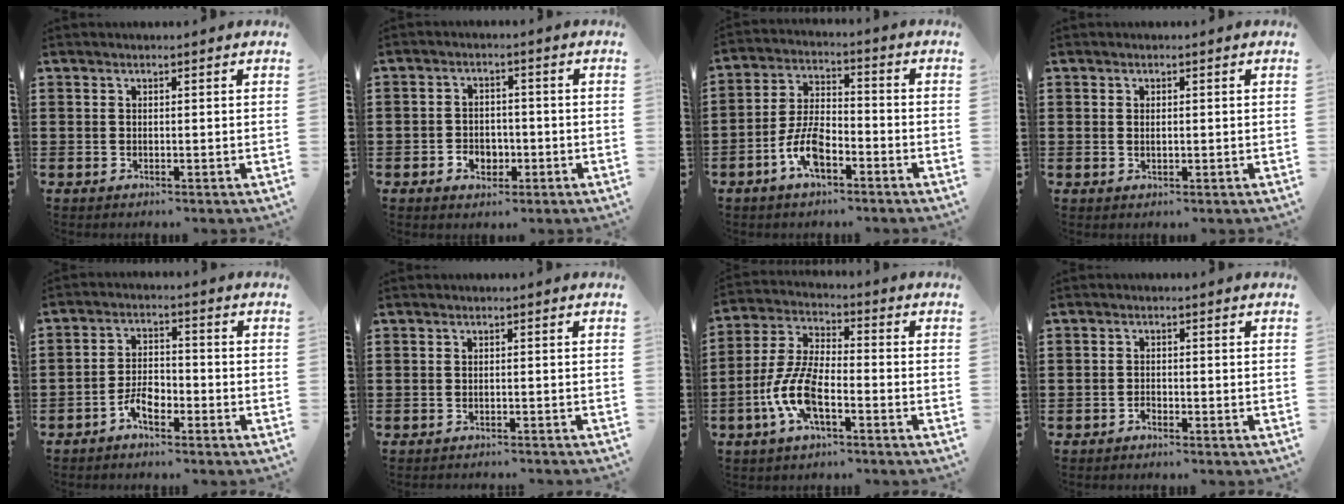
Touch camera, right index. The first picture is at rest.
{"total": 3.2, "force": [-1.5, 2.5, 1.5], "torque": [-0.024, 0.001, -0.032]}
{"total": 7.4, "force": [-3.8, 3.3, 5.4], "torque": [-0.121, 0.005, -0.075]}
{"total": 1.0, "force": [0.1, 0.4, 0.9], "torque": [-0.019, 0.001, 0.000]}
{"total": 4.4, "force": [-2.7, 2.0, 2.8], "torque": [-0.063, 0.003, -0.055]}
{"total": 0.8, "force": [-0.8, -0.1, 0.1], "torque": [-0.005, -0.002, -0.015]}
{"total": 8.9, "force": [-3.6, 3.4, 7.4], "torque": [-0.178, -0.008, -0.072]}
{"total": 1.1, "force": [-0.9, 0.4, 0.3], "torque": [-0.009, -0.001, -0.020]}